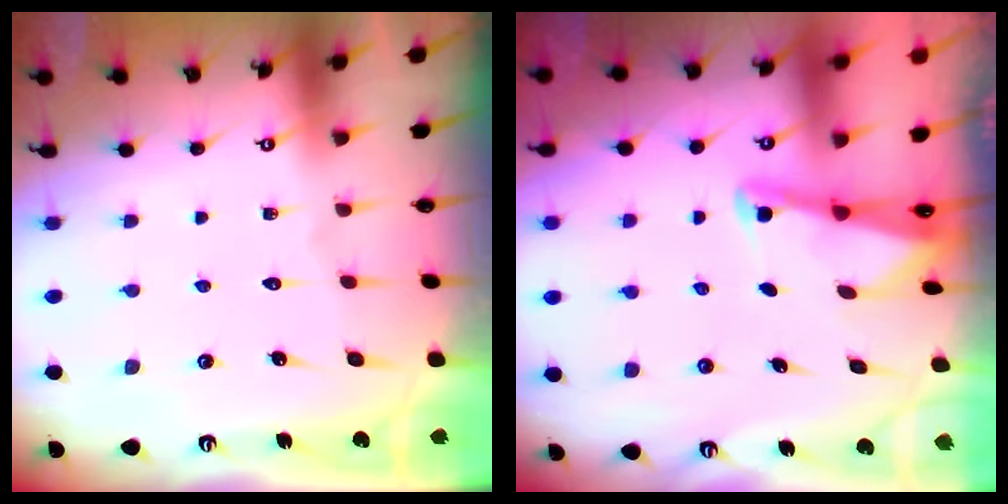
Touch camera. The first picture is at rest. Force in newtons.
{"total": 2.1, "press": 2.1, "slide": 0.3}